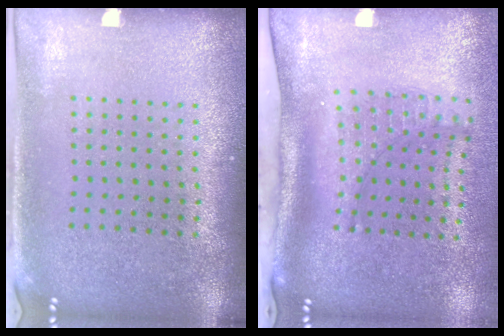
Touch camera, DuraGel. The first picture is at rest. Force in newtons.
{"total": 2.1, "press": 1.5, "slide": 1.4}